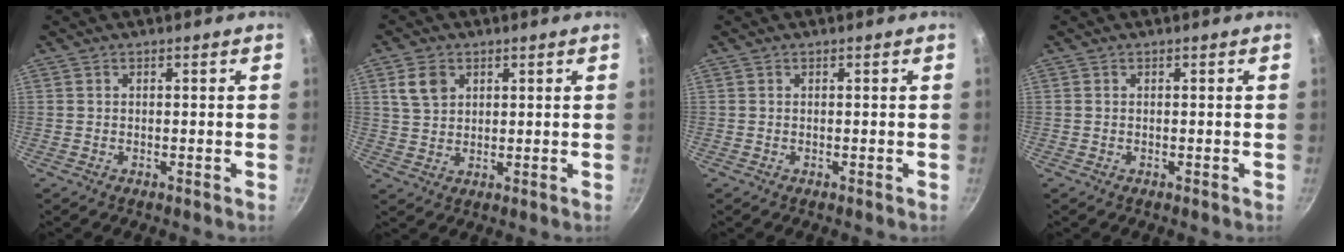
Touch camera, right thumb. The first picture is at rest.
{"total": 5.5, "force": [2.3, 4.0, 3.0], "torque": [-0.040, -0.002, 0.045]}
{"total": 0.0}
{"total": 0.0}